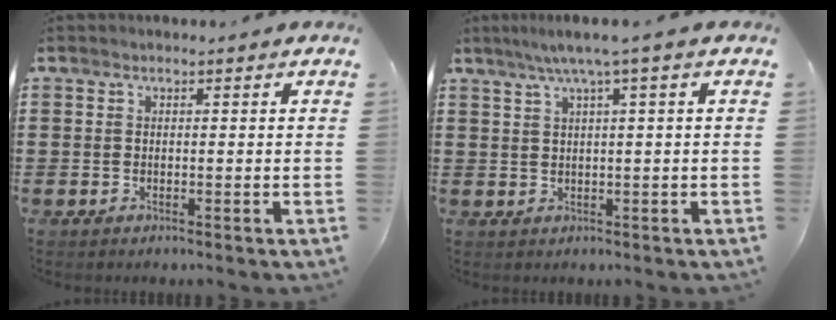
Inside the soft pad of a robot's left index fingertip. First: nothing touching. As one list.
[{"total": 3.2, "force": [1.3, -0.3, 2.9], "torque": [-0.057, -0.002, 0.019]}]